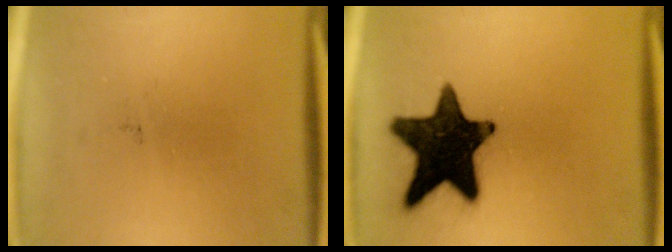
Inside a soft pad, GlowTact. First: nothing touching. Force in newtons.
{"total": 17.7}